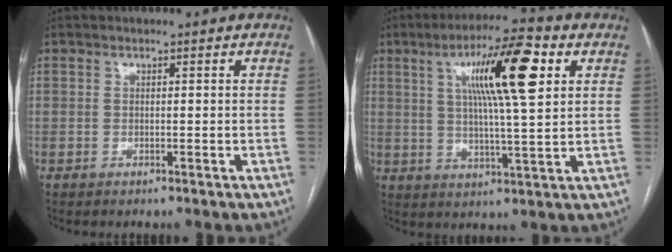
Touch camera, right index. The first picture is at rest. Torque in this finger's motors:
{"motor_torque": [1.24, 0.90, 0.68, 0.13]}